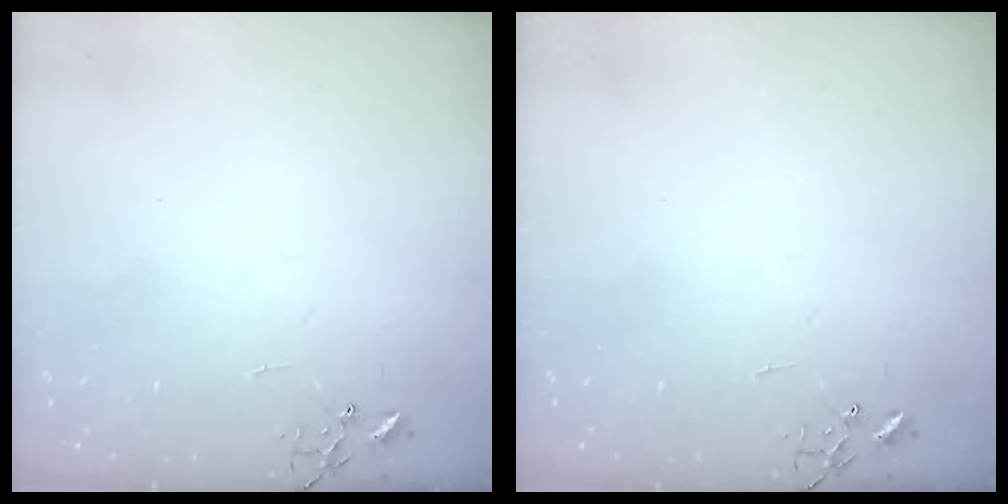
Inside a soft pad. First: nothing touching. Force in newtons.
{"total": 0.0}